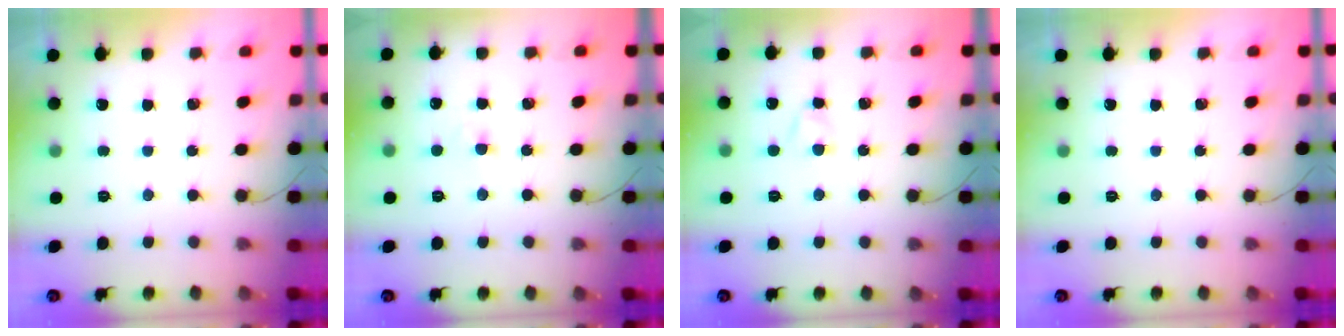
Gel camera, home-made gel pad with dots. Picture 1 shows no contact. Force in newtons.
{"total": 1.9, "press": 1.6, "slide": 1.0}
{"total": 2.7, "press": 2.5, "slide": 1.0}
{"total": 0.0}